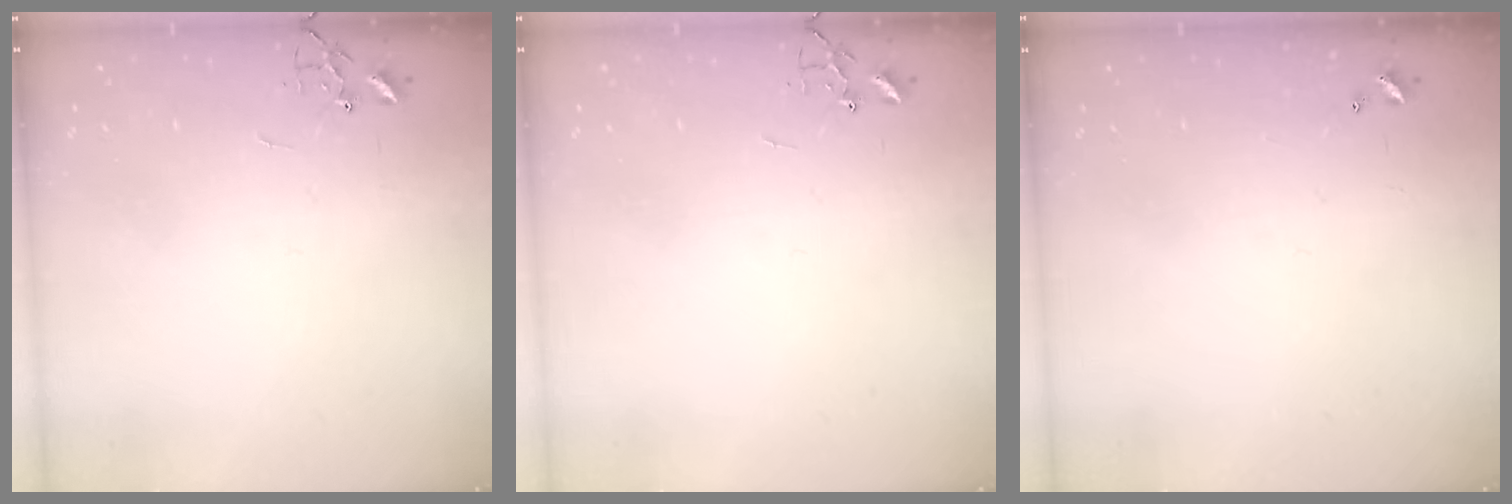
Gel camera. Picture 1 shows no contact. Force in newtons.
{"total": 0.0}
{"total": 0.0}